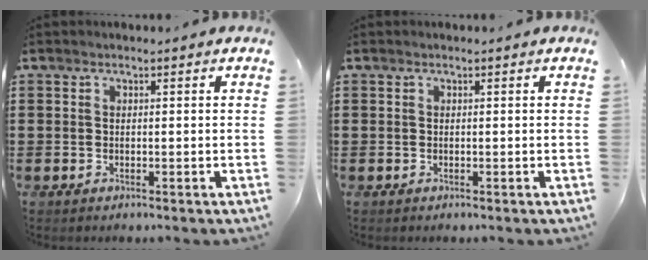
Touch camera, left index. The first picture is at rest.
{"total": 0.0}